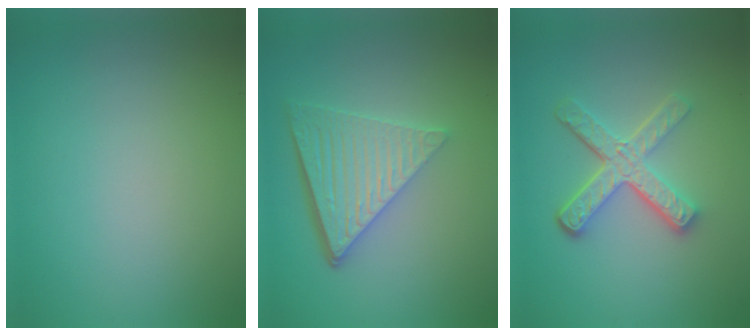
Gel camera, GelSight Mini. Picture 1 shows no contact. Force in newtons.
{"total": 6.6, "press": 4.3, "slide": 4.9}
{"total": 4.9, "press": 3.5, "slide": 3.4}